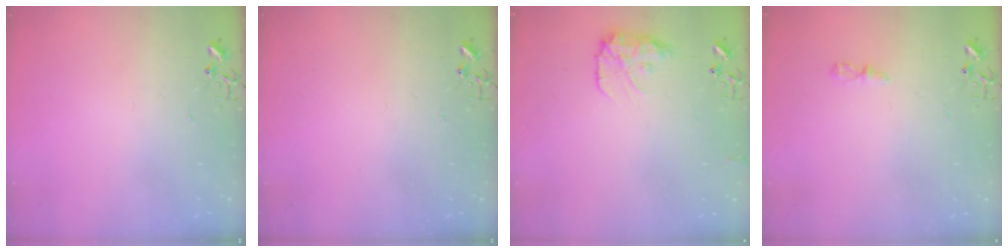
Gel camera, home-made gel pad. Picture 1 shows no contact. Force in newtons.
{"total": 0.0}
{"total": 10.8, "press": 10.8, "slide": 0.4}
{"total": 4.4, "press": 4.4, "slide": 0.6}